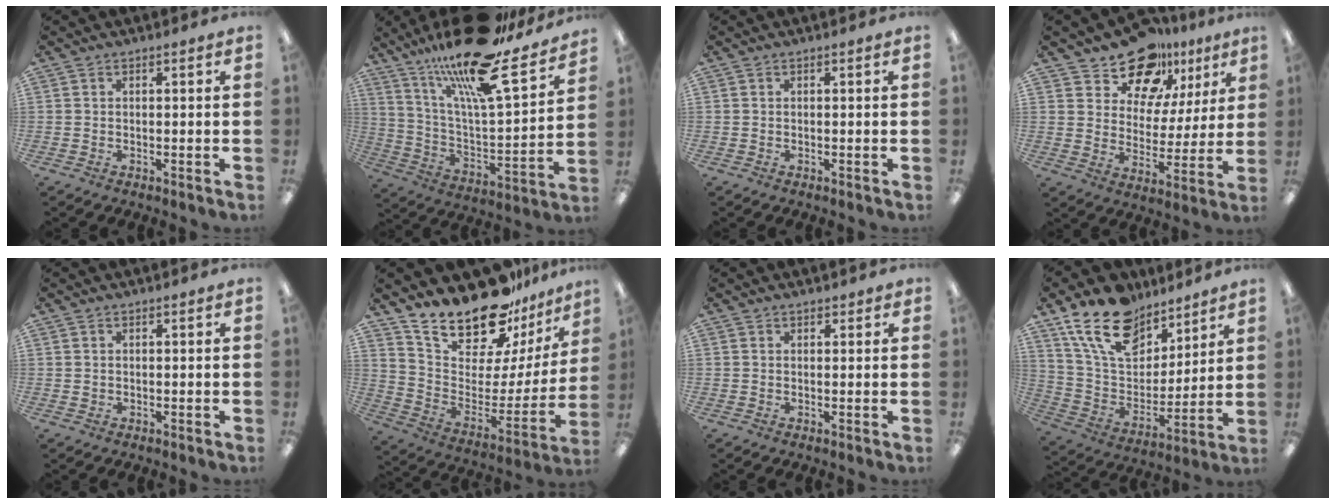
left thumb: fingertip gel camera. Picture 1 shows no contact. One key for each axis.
{"total": 23.1, "fx": 17.5, "fy": 5.6, "fz": 13.9, "tx": -0.230, "ty": -0.107, "tz": 0.288}
{"total": 0.0}
{"total": 15.7, "fx": 12.4, "fy": 8.6, "fz": 4.1, "tx": -0.073, "ty": -0.091, "tz": 0.229}
{"total": 0.7, "fx": 0.4, "fy": 0.6, "fz": -0.1, "tx": 0.001, "ty": 0.003, "tz": 0.007}
{"total": 22.0, "fx": 19.8, "fy": 7.0, "fz": 6.7, "tx": -0.129, "ty": -0.158, "tz": 0.356}
{"total": 1.4, "fx": 1.1, "fy": 0.9, "fz": 0.0, "tx": 0.007, "ty": -0.001, "tz": 0.018}
{"total": 19.1, "fx": 13.1, "fy": 10.7, "fz": 8.8, "tx": -0.182, "ty": -0.060, "tz": 0.244}